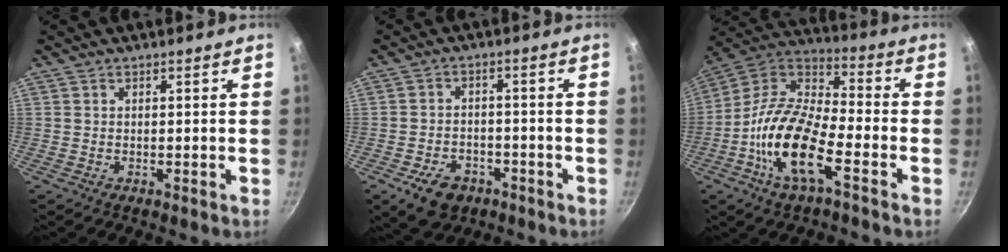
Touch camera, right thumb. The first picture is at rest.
{"total": 8.1, "force": [-4.4, 5.5, 3.9], "torque": [-0.046, 0.029, -0.060]}
{"total": 17.2, "force": [-6.6, 6.8, 14.4], "torque": [-0.269, 0.046, -0.148]}